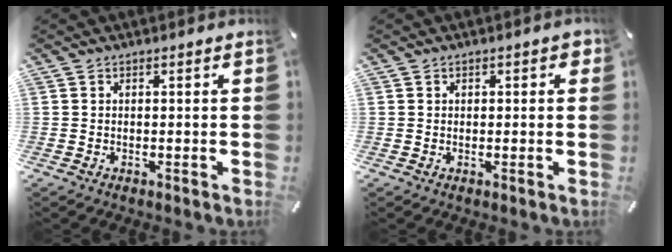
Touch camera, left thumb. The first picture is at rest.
{"total": 1.1, "force": [0.4, 0.9, 0.6], "torque": [-0.003, 0.003, 0.004]}